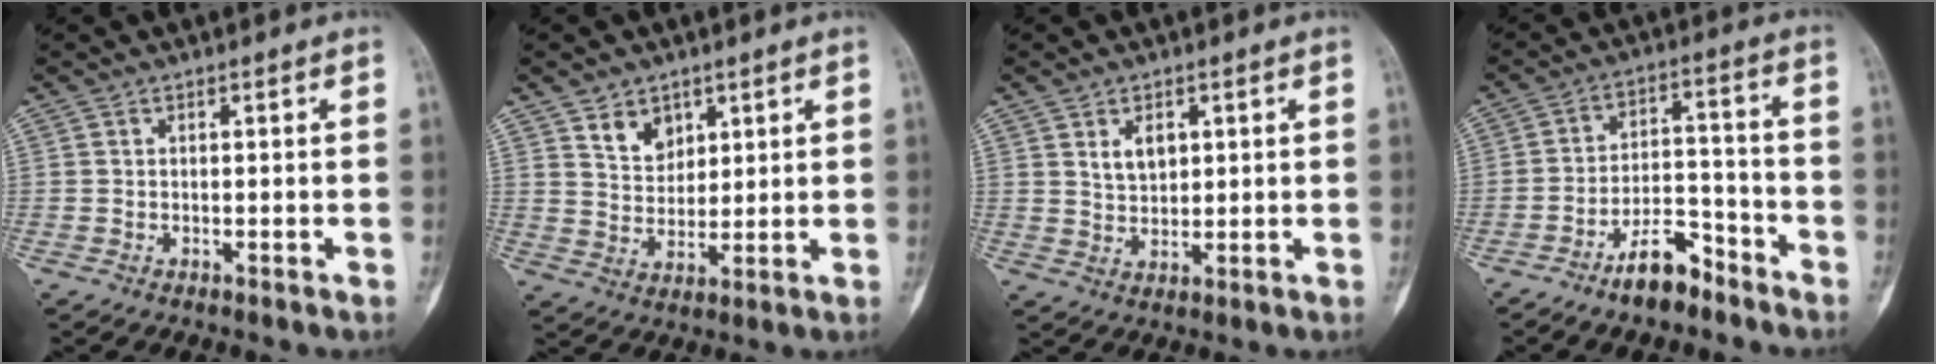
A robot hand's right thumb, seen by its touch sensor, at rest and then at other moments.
{"total": 6.2, "force": [3.6, 4.4, 2.6], "torque": [-0.019, -0.027, 0.071]}
{"total": 4.4, "force": [1.7, 2.9, 2.9], "torque": [-0.033, -0.014, 0.034]}
{"total": 8.7, "force": [-6.4, 3.6, 4.6], "torque": [-0.068, 0.059, -0.115]}